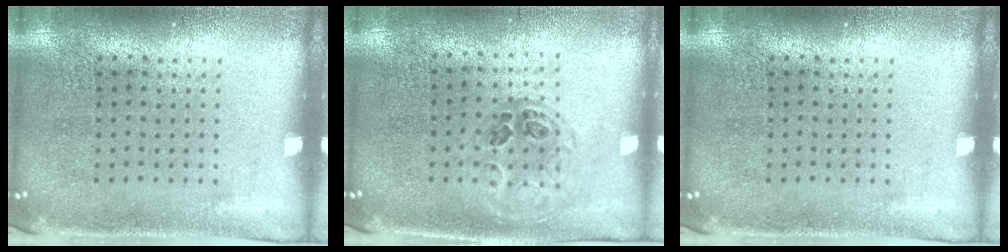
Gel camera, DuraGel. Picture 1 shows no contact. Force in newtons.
{"total": 0.9, "press": 0.9, "slide": 0.3}
{"total": 0.0}